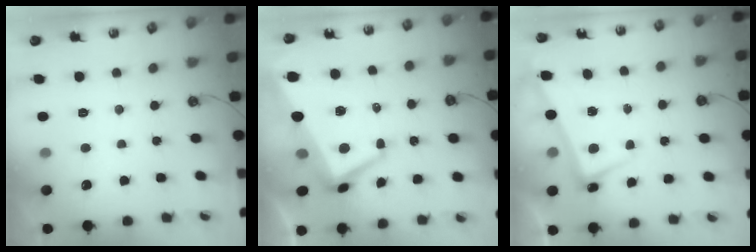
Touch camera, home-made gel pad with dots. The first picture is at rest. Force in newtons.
{"total": 4.6, "press": 4.3, "slide": 1.5}
{"total": 2.6, "press": 2.4, "slide": 0.9}